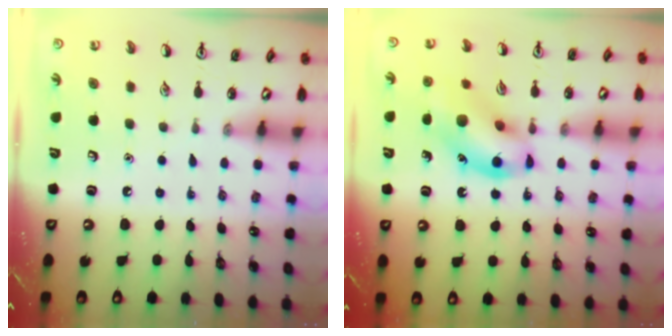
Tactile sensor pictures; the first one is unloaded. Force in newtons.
{"total": 13.6, "press": 13.5, "slide": 1.5}